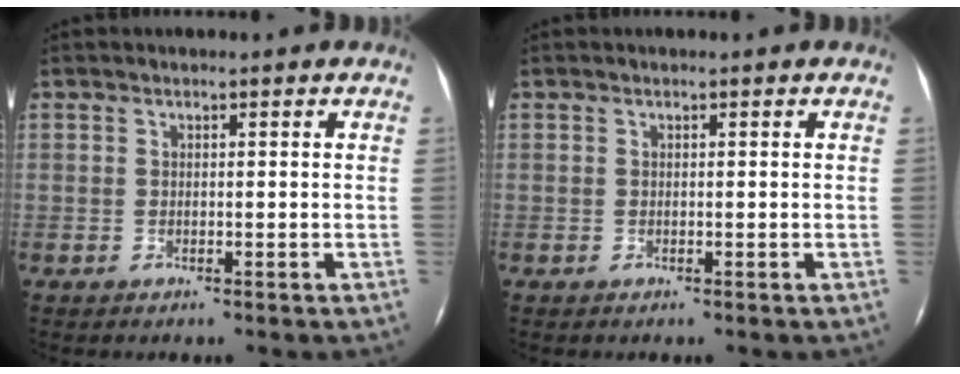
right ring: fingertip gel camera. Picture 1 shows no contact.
{"total": 0.0}